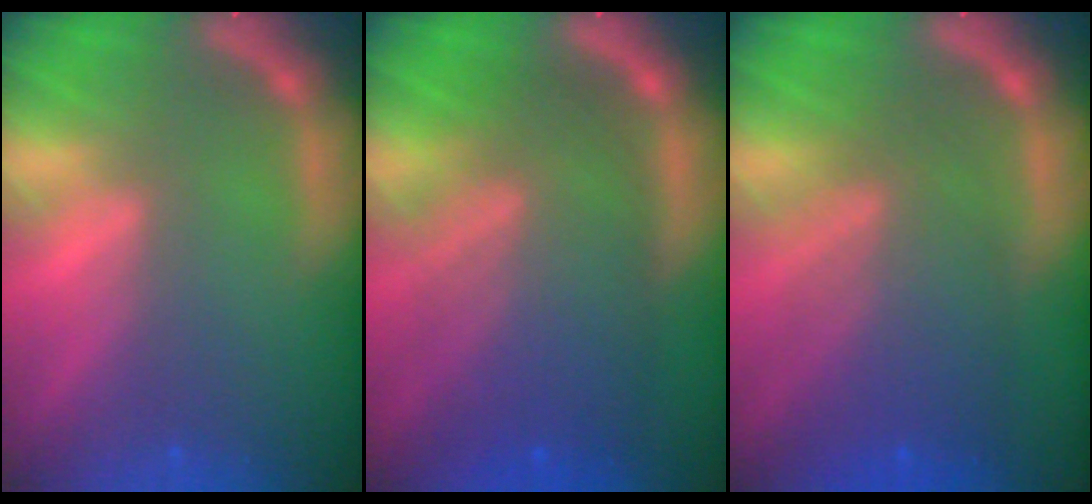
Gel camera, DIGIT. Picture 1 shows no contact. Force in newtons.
{"total": 10.1}
{"total": 7.6}